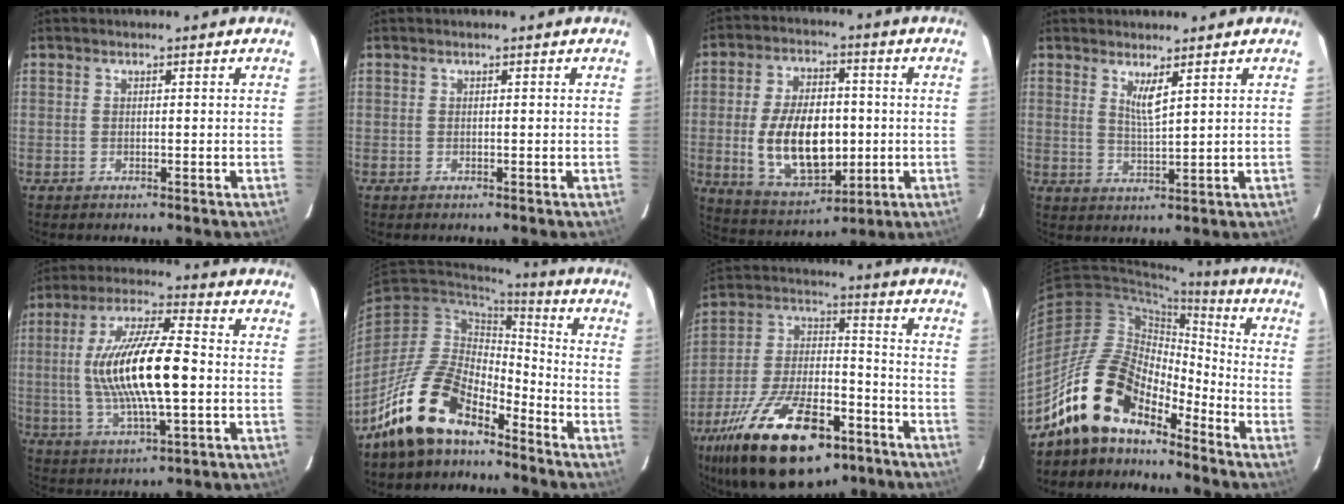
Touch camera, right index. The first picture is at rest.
{"total": 0.0}
{"total": 16.1, "force": [-1.5, 9.1, 13.2], "torque": [-0.259, 0.001, -0.005]}
{"total": 3.6, "force": [2.2, 0.3, 2.9], "torque": [-0.054, -0.011, 0.038]}
{"total": 17.1, "force": [-0.6, 4.3, 16.6], "torque": [-0.317, 0.004, -0.009]}
{"total": 14.8, "force": [-11.1, 6.4, 7.4], "torque": [-0.156, 0.006, -0.206]}
{"total": 27.0, "force": [-16.0, 11.8, 18.3], "torque": [-0.348, -0.014, -0.253]}
{"total": 15.4, "force": [-12.4, 6.2, 6.8], "torque": [-0.126, 0.013, -0.236]}